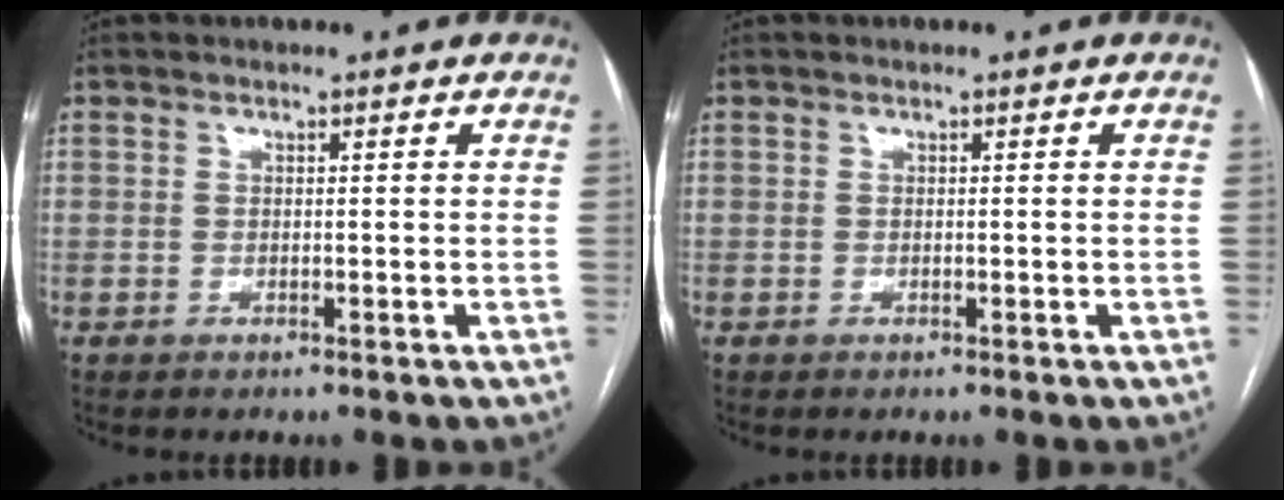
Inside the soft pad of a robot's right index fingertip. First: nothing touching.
{"total": 0.0}